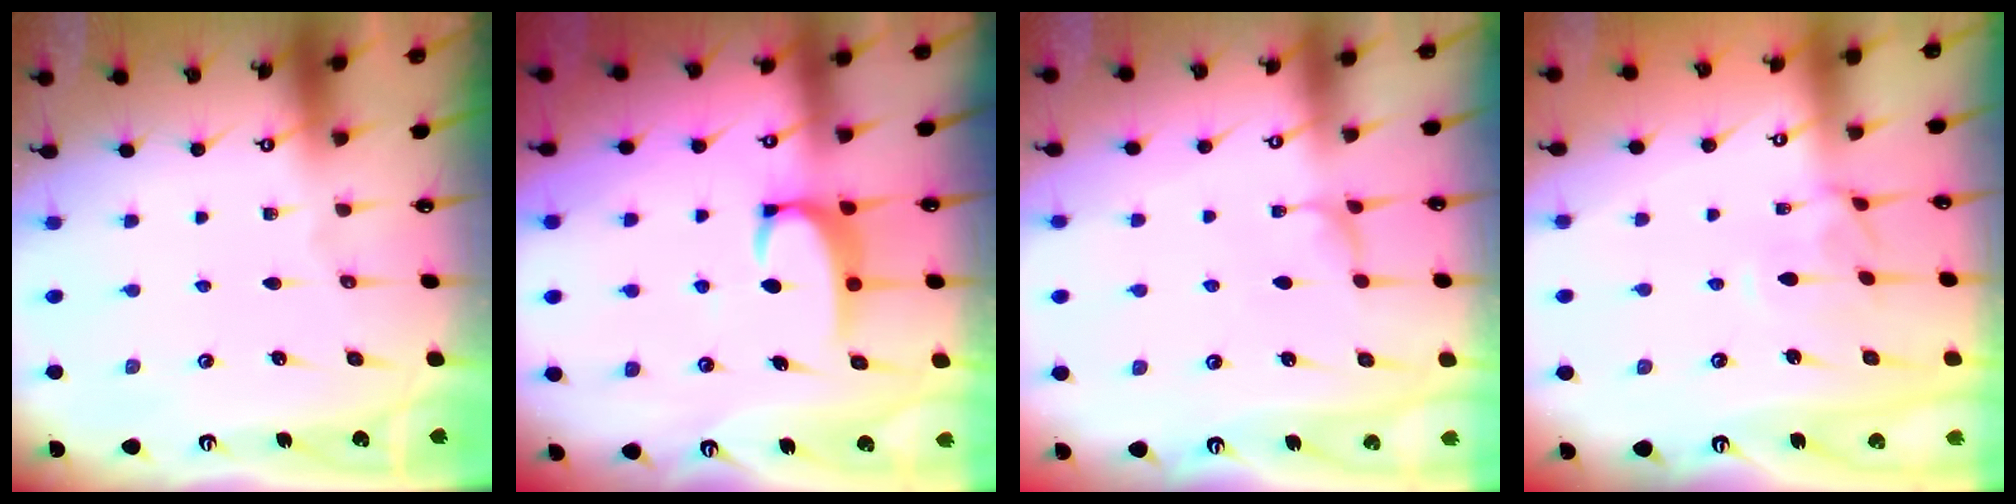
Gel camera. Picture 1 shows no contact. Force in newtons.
{"total": 3.5, "press": 3.5, "slide": 0.3}
{"total": 2.8, "press": 2.8, "slide": 0.2}
{"total": 2.2, "press": 2.1, "slide": 0.5}